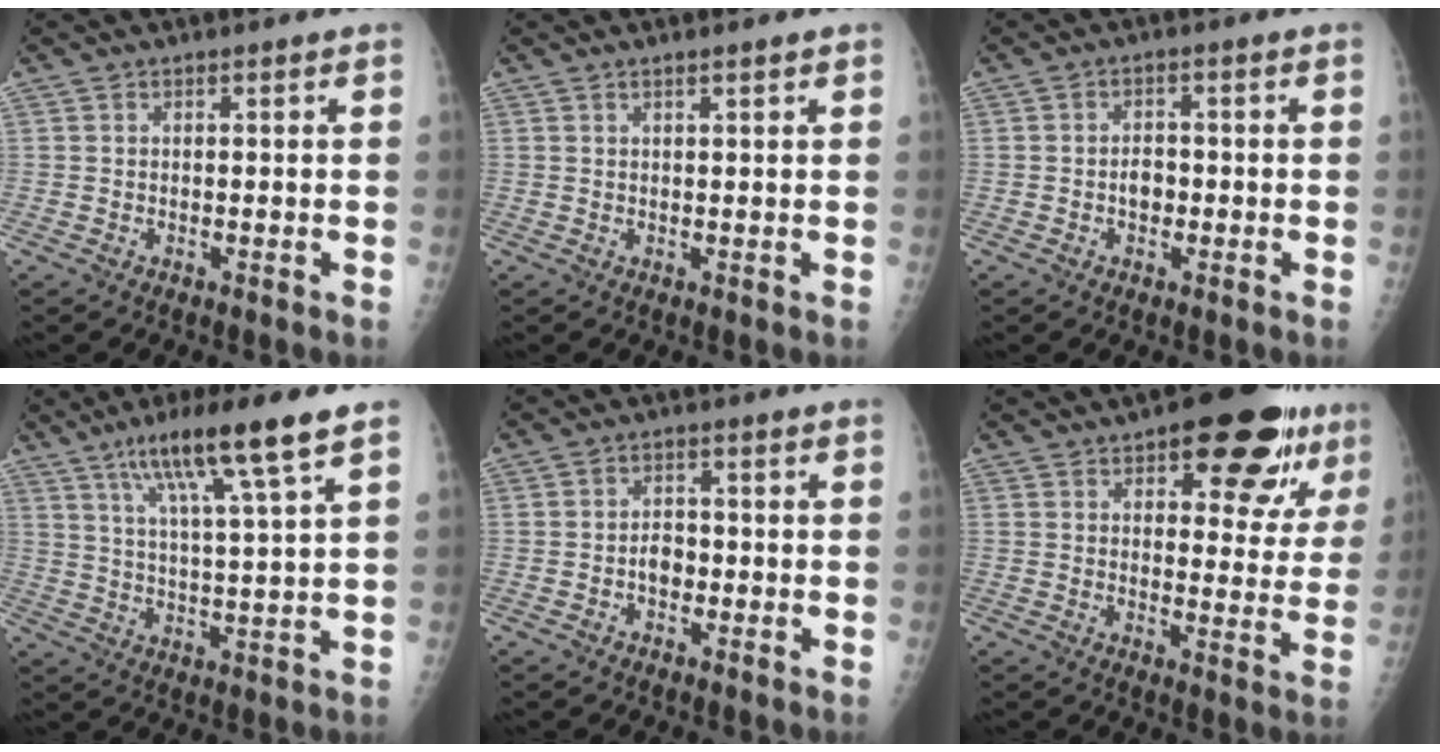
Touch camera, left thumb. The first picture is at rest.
{"total": 1.4, "force": [1.0, 0.1, 1.0], "torque": [-0.014, -0.001, 0.017]}
{"total": 2.8, "force": [-0.7, 2.1, 1.7], "torque": [-0.015, 0.010, -0.015]}
{"total": 13.5, "force": [8.0, 0.7, 10.9], "torque": [-0.192, -0.023, 0.137]}
{"total": 3.1, "force": [-1.0, 2.2, 1.8], "torque": [-0.016, 0.013, -0.022]}
{"total": 16.1, "force": [9.0, 6.8, 11.5], "torque": [-0.099, -0.030, 0.117]}